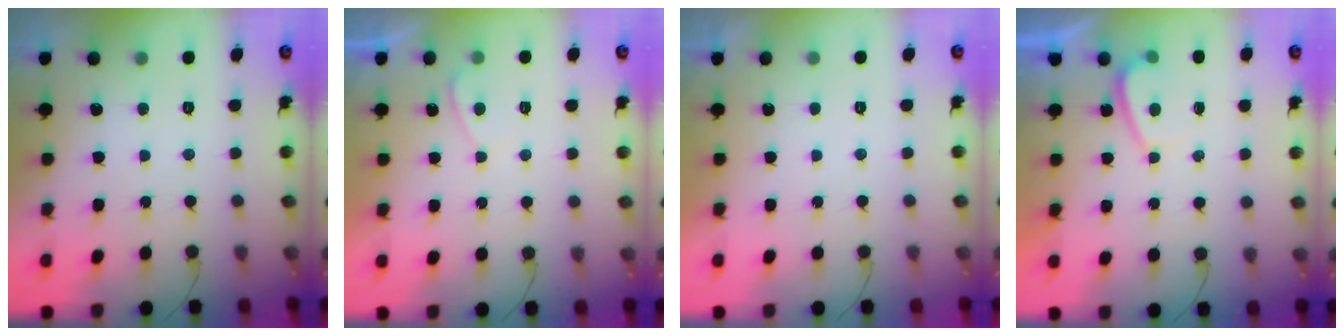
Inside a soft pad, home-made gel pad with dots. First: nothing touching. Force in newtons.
{"total": 0.7, "press": 0.4, "slide": 0.5}
{"total": 2.3, "press": 2.3, "slide": 0.4}
{"total": 1.8, "press": 1.7, "slide": 0.6}